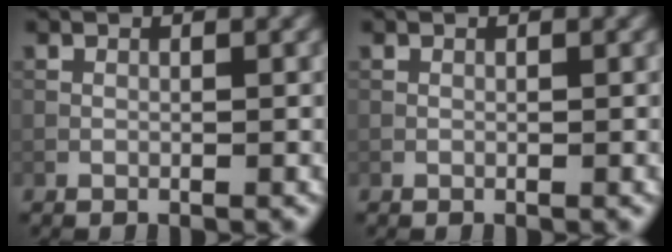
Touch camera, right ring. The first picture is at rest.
{"total": 0.0}